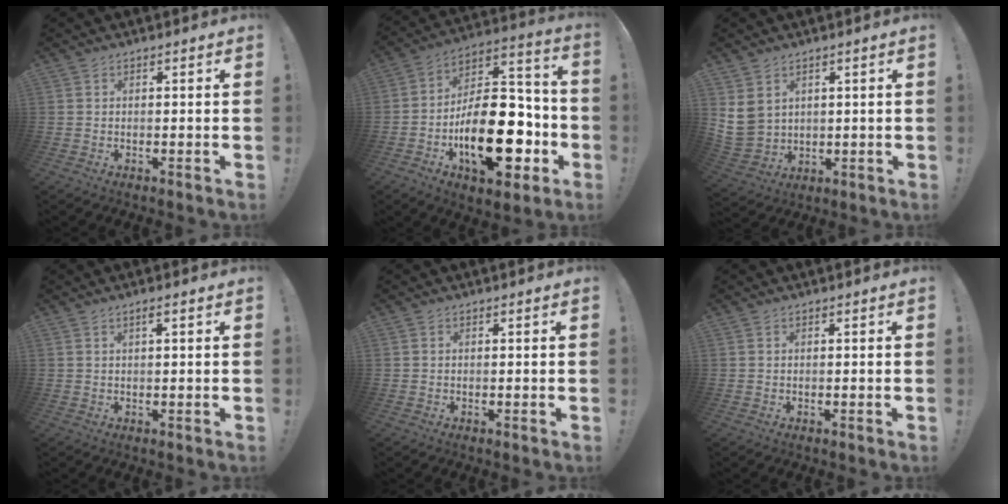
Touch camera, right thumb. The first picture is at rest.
{"total": 26.7, "force": [-8.5, 13.4, 21.5], "torque": [-0.349, 0.051, -0.121]}
{"total": 7.7, "force": [3.6, 6.0, 3.3], "torque": [-0.066, -0.022, 0.074]}
{"total": 1.6, "force": [0.7, -0.1, 1.5], "torque": [-0.023, -0.001, 0.008]}
{"total": 0.0}
{"total": 0.0}